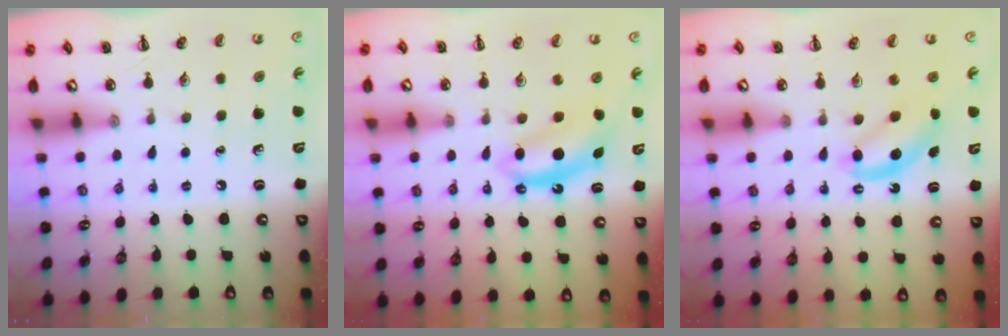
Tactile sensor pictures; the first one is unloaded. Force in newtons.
{"total": 6.1, "press": 6.1, "slide": 0.7}
{"total": 5.3, "press": 5.2, "slide": 1.1}